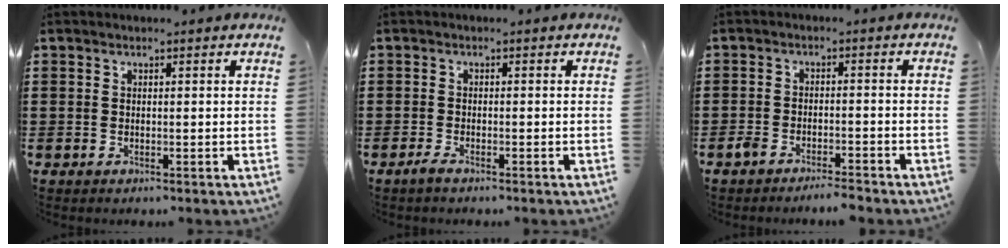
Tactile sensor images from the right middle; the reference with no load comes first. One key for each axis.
{"total": 1.3, "fx": -1.1, "fy": 0.1, "fz": 0.7, "tx": -0.022, "ty": -0.002, "tz": -0.023}
{"total": 2.9, "fx": -2.8, "fy": 0.4, "fz": 0.6, "tx": -0.022, "ty": 0.000, "tz": -0.059}